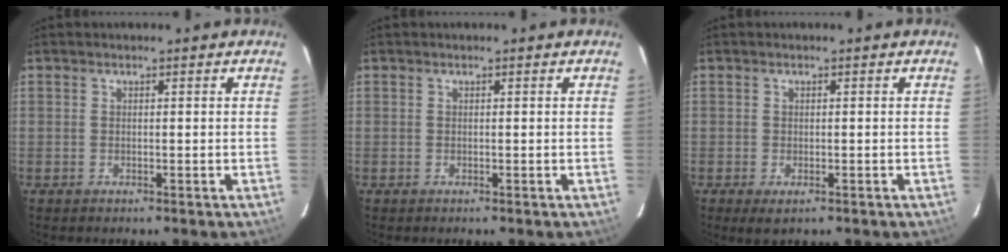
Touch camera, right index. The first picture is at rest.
{"total": 0.0}
{"total": 2.6, "force": [-1.4, 1.4, 1.8], "torque": [-0.034, -0.010, -0.020]}